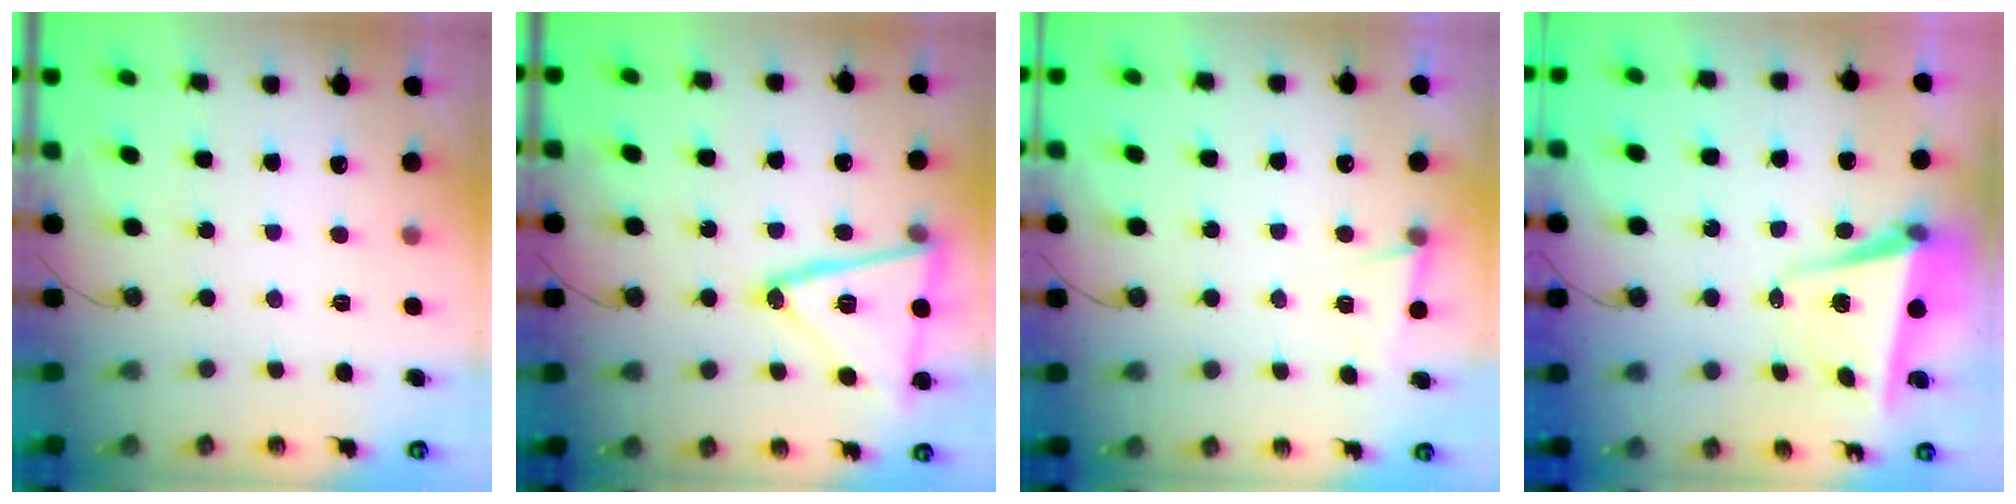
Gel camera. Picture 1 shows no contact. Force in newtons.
{"total": 19.8, "press": 19.7, "slide": 2.3}
{"total": 3.0, "press": 2.7, "slide": 1.2}
{"total": 5.3, "press": 4.9, "slide": 2.1}